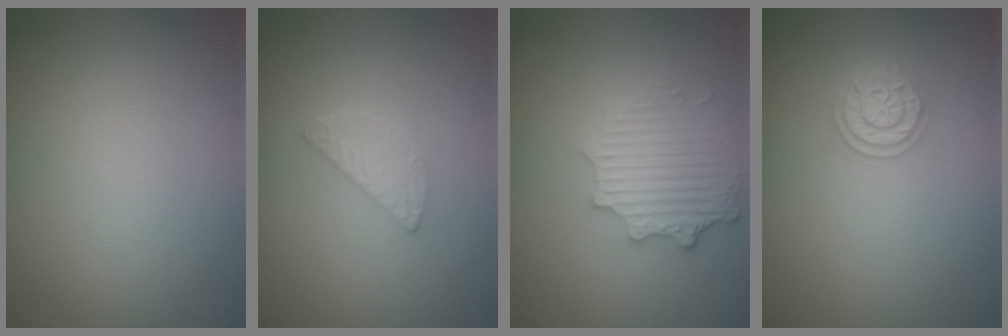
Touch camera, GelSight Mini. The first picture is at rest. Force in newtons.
{"total": 1.9, "press": 1.8, "slide": 0.2}
{"total": 3.6, "press": 3.3, "slide": 1.5}
{"total": 2.4, "press": 2.4, "slide": 0.4}